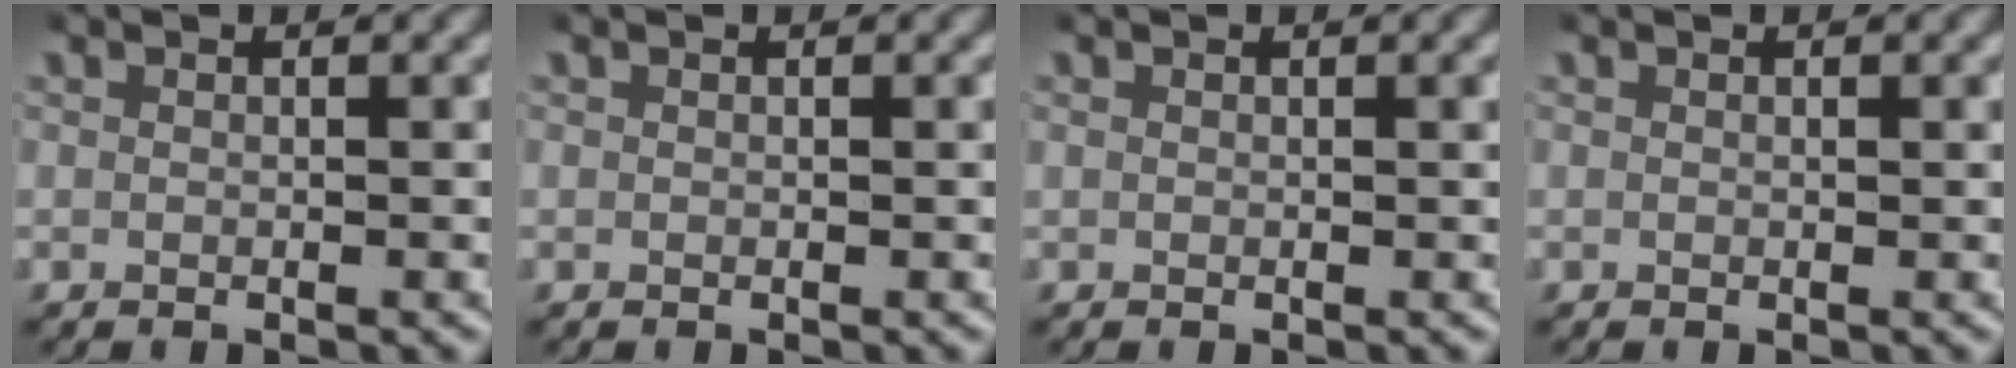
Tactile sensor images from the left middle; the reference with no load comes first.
{"total": 0.0}
{"total": 0.0}
{"total": 0.0}